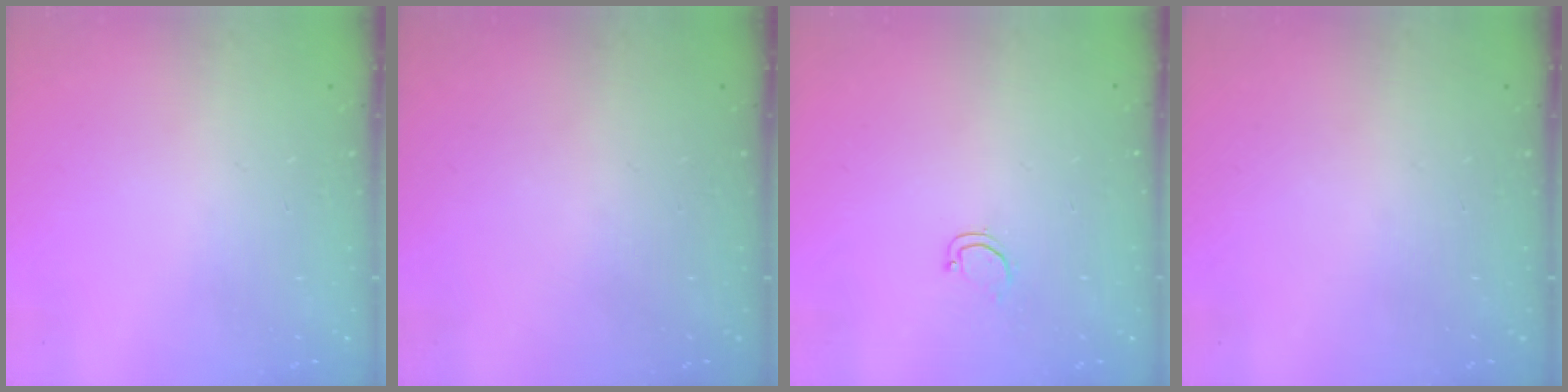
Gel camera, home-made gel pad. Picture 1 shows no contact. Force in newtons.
{"total": 0.0}
{"total": 2.8, "press": 2.8, "slide": 0.2}
{"total": 0.0}